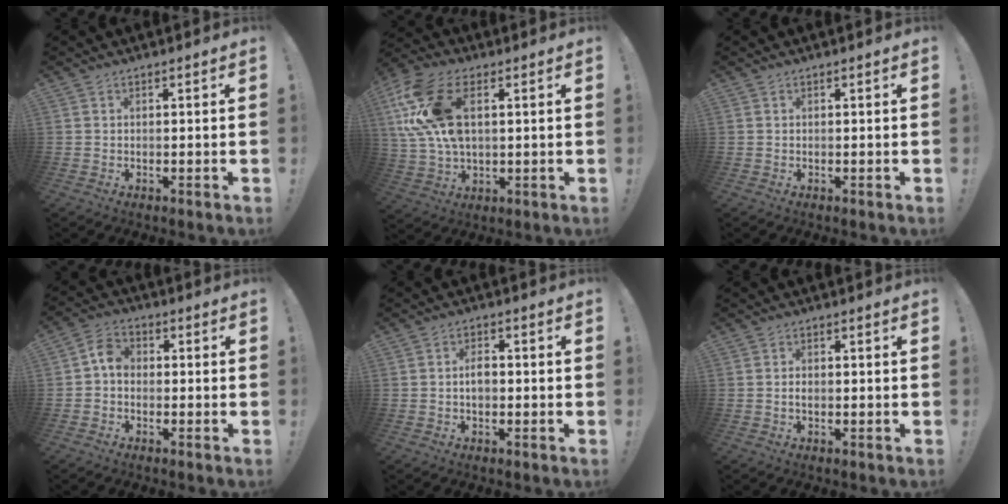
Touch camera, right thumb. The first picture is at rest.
{"total": 18.1, "force": [5.1, 10.8, 13.6], "torque": [-0.285, -0.008, 0.092]}
{"total": 0.0}
{"total": 5.3, "force": [-0.7, 4.0, 3.4], "torque": [-0.069, 0.019, -0.011]}
{"total": 3.6, "force": [-0.2, 2.4, 2.7], "torque": [-0.046, 0.003, -0.010]}
{"total": 1.1, "force": [-0.3, 0.9, 0.7], "torque": [-0.019, 0.008, -0.005]}